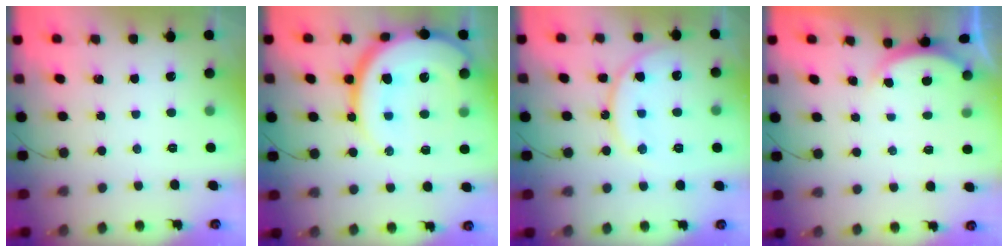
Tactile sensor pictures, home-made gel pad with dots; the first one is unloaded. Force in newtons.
{"total": 23.5, "press": 23.5, "slide": 1.9}
{"total": 13.5, "press": 13.5, "slide": 0.9}
{"total": 1.7, "press": 1.7, "slide": 0.4}